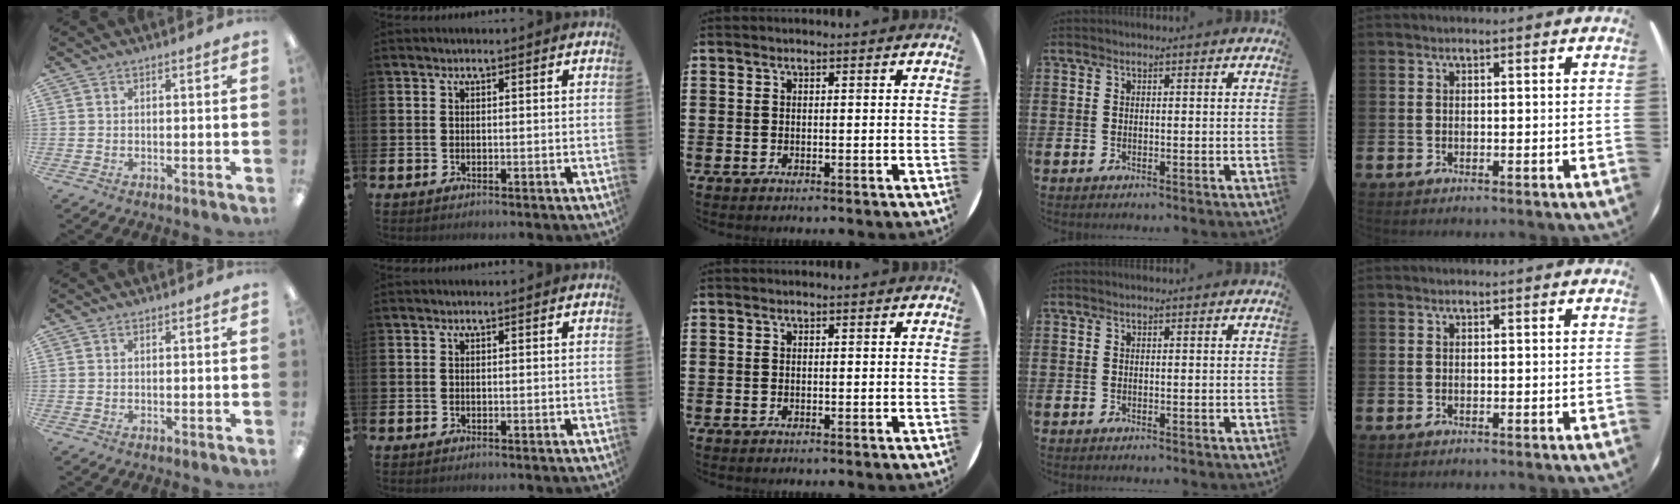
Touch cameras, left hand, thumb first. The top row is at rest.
{}